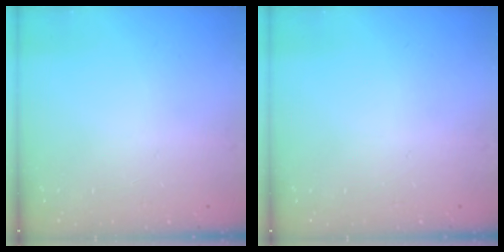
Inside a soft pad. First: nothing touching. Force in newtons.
{"total": 0.0}